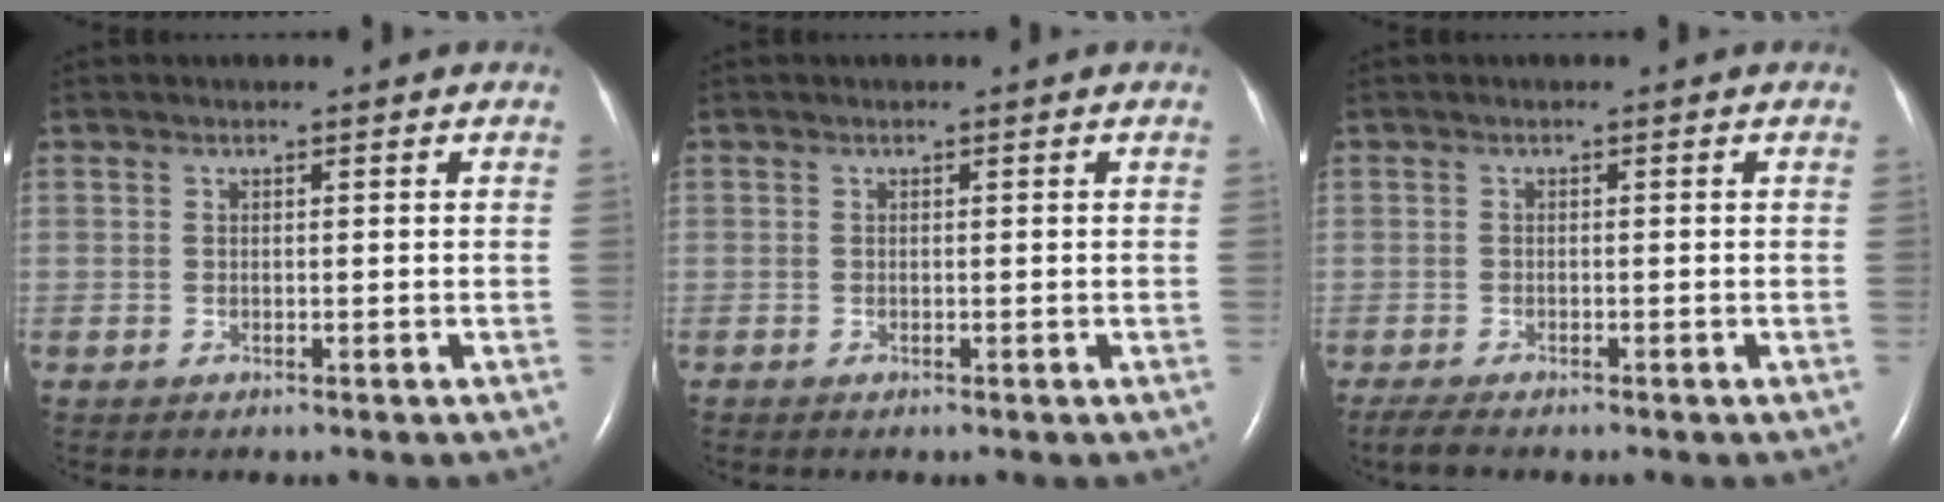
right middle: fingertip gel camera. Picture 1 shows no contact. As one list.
[{"total": 0.0}, {"total": 2.9, "force": [-2.4, 0.6, 1.6], "torque": [-0.038, -0.010, -0.037]}]